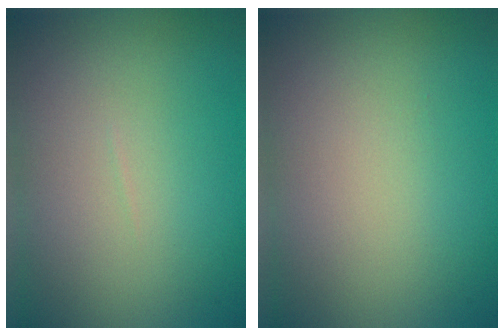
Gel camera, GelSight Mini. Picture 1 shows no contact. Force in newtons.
{"total": 0.0}